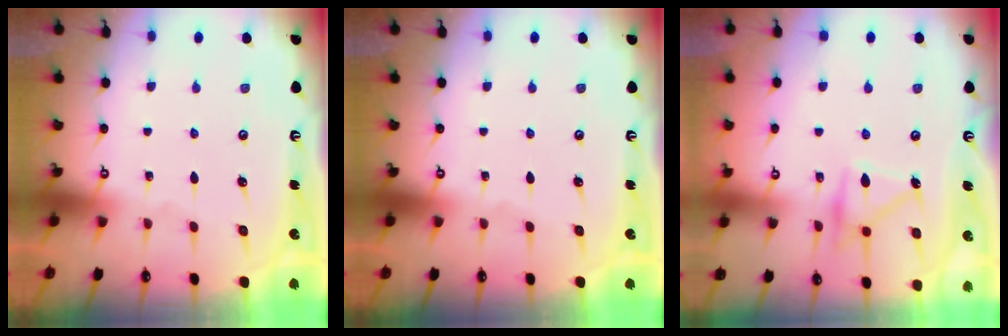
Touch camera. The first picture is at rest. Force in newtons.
{"total": 0.0}
{"total": 15.3, "press": 15.2, "slide": 1.0}